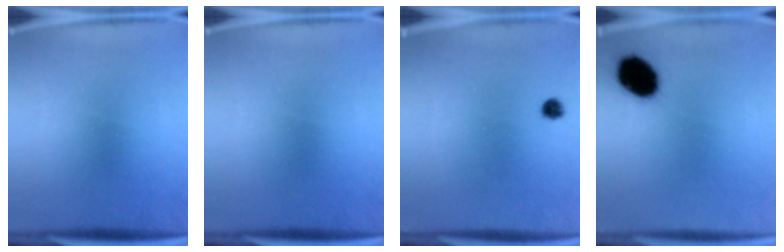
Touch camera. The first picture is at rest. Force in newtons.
{"total": 0.0}
{"total": 1.7}
{"total": 11.5}